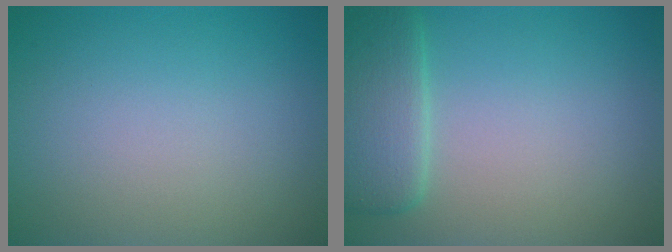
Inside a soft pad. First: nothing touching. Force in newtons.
{"total": 3.4, "press": 2.9, "slide": 1.8}